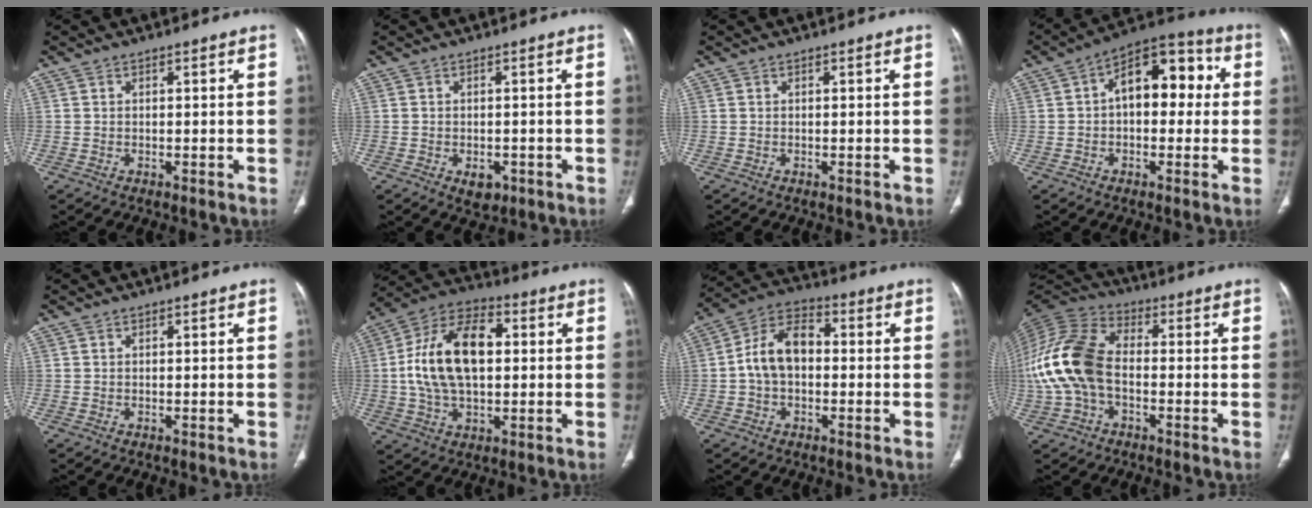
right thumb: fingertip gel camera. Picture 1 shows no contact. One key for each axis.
{"total": 3.2, "fx": -1.3, "fy": 2.2, "fz": 2.0, "tx": -0.018, "ty": 0.003, "tz": -0.010}
{"total": 0.0}
{"total": 13.6, "fx": 1.5, "fy": 8.0, "fz": 10.9, "tx": -0.119, "ty": 0.042, "tz": 0.011}
{"total": 0.0}
{"total": 17.6, "fx": 1.6, "fy": 10.1, "fz": 14.4, "tx": -0.262, "ty": 0.026, "tz": 0.024}
{"total": 10.4, "fx": -0.3, "fy": 6.9, "fz": 7.8, "tx": -0.137, "ty": 0.033, "tz": -0.017}
{"total": 16.1, "fx": -1.9, "fy": 10.1, "fz": 12.5, "tx": -0.272, "ty": 0.034, "tz": -0.039}